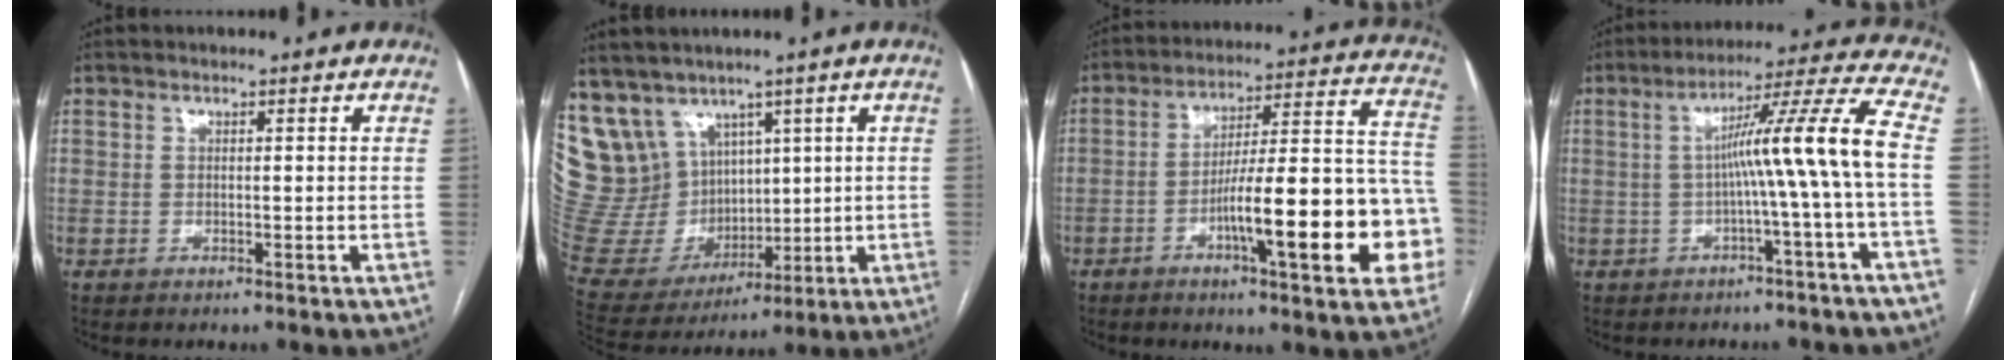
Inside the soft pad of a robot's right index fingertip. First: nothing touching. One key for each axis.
{"total": 17.3, "fx": 8.9, "fy": 13.9, "fz": 5.4, "tx": -0.149, "ty": 0.071, "tz": 0.212}
{"total": 20.5, "fx": -6.6, "fy": 2.8, "fz": 19.2, "tx": -0.214, "ty": 0.030, "tz": -0.086}
{"total": 10.8, "fx": -1.2, "fy": -2.5, "fz": 10.4, "tx": -0.155, "ty": 0.023, "tz": -0.013}